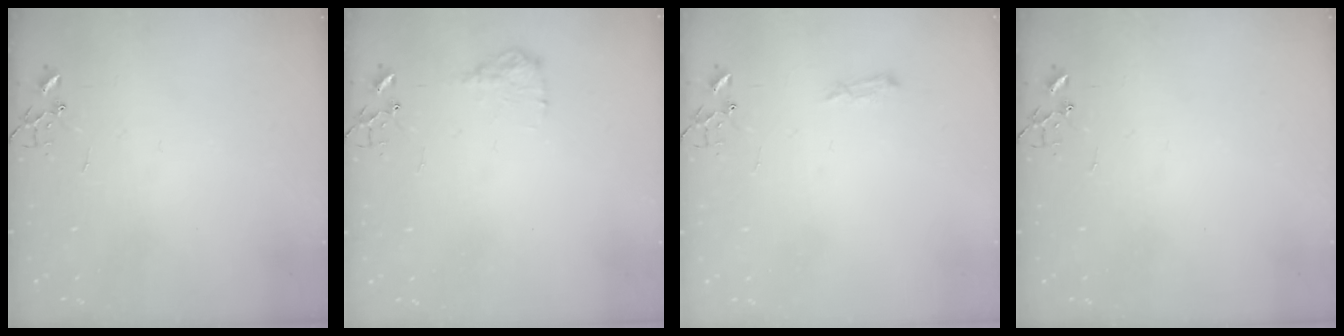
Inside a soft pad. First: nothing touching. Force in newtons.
{"total": 9.6, "press": 9.6, "slide": 0.3}
{"total": 4.0, "press": 4.0, "slide": 0.6}
{"total": 0.0}